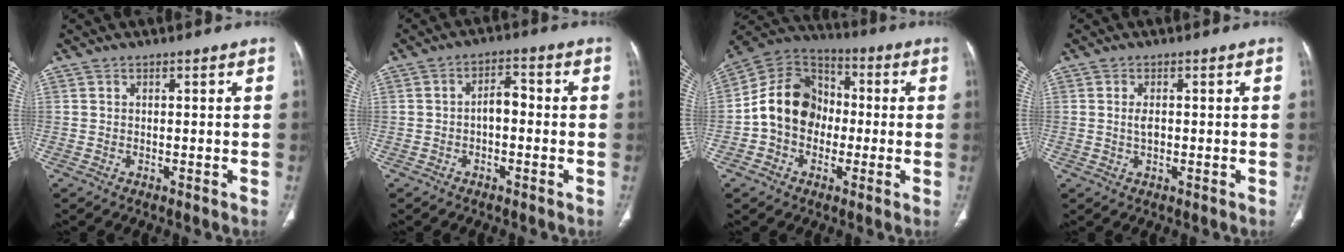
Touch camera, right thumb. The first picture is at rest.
{"total": 3.9, "force": [-0.8, 2.2, 3.1], "torque": [-0.040, 0.021, -0.020]}
{"total": 14.1, "force": [-1.4, 11.3, 8.2], "torque": [-0.119, 0.039, -0.037]}
{"total": 2.1, "force": [0.0, 1.1, 1.7], "torque": [-0.035, 0.000, 0.000]}